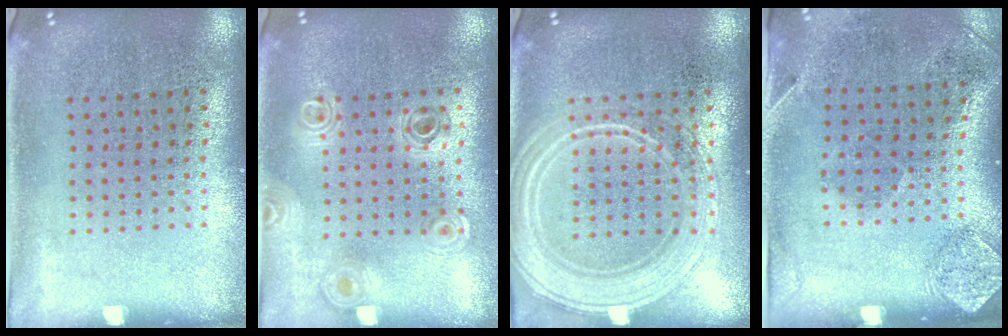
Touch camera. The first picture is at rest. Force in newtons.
{"total": 0.9, "press": 0.9, "slide": 0.2}
{"total": 3.7, "press": 3.7, "slide": 0.6}
{"total": 1.9, "press": 1.1, "slide": 1.5}